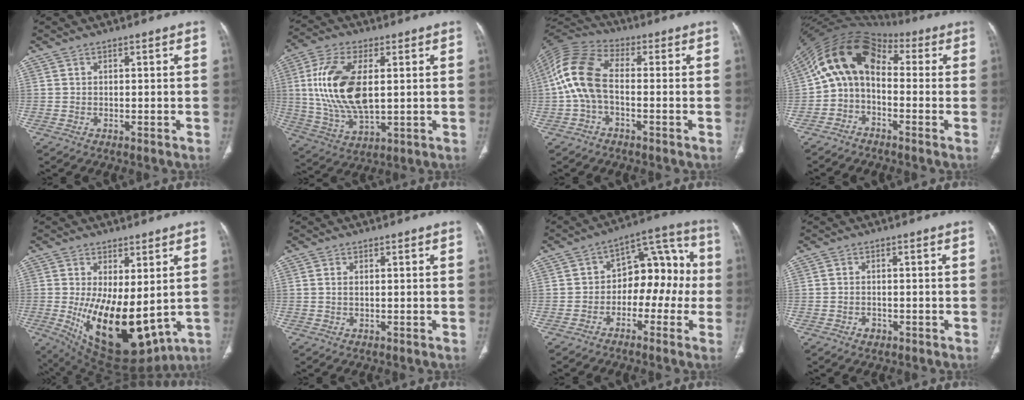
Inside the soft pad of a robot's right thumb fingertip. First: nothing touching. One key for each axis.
{"total": 16.6, "fx": 2.3, "fy": 8.1, "fz": 14.3, "tx": -0.293, "ty": -0.009, "tz": 0.049}
{"total": 11.8, "fx": -1.0, "fy": 6.6, "fz": 9.7, "tx": -0.209, "ty": 0.032, "tz": -0.029}
{"total": 12.1, "fx": 0.0, "fy": 7.9, "fz": 9.1, "tx": -0.155, "ty": 0.057, "tz": -0.018}
{"total": 18.1, "fx": -1.1, "fy": 8.6, "fz": 15.8, "tx": -0.251, "ty": -0.034, "tz": 0.016}
{"total": 0.7, "fx": 0.1, "fy": 0.3, "fz": 0.7, "tx": -0.020, "ty": 0.003, "tz": 0.004}
{"total": 12.6, "fx": -1.9, "fy": 8.2, "fz": 9.4, "tx": -0.080, "ty": 0.056, "tz": -0.041}
{"total": 1.7, "fx": -0.8, "fy": 1.2, "fz": 0.7, "tx": -0.008, "ty": 0.007, "tz": -0.010}